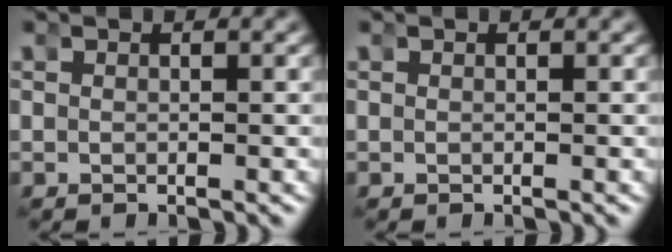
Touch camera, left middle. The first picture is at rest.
{"total": 0.0}